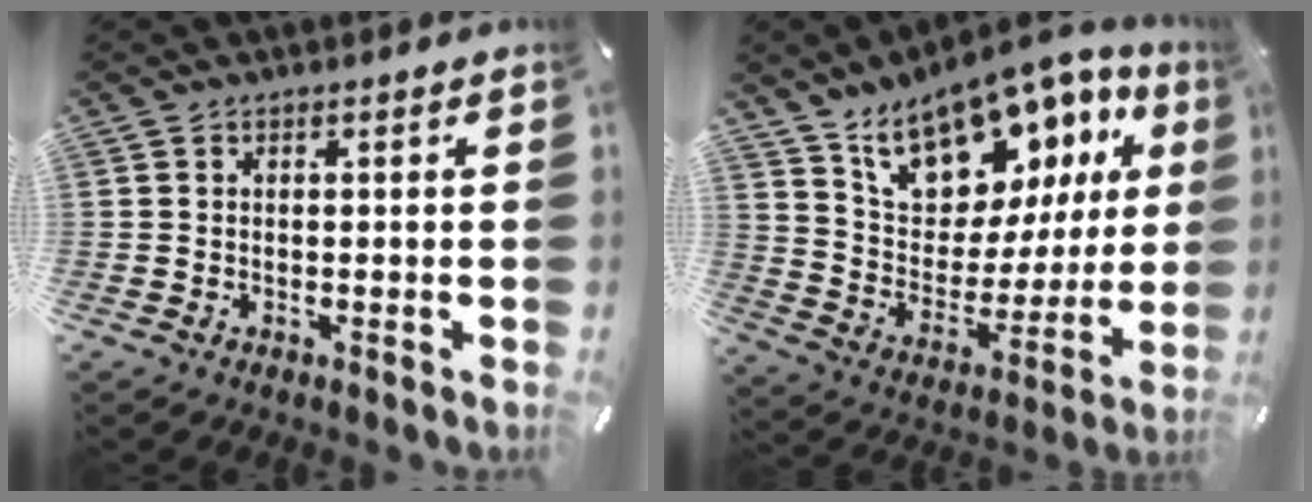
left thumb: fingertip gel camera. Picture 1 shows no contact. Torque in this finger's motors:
{"motor_torque": [2.49, 2.52, 1.63, -1.14, 0.50]}